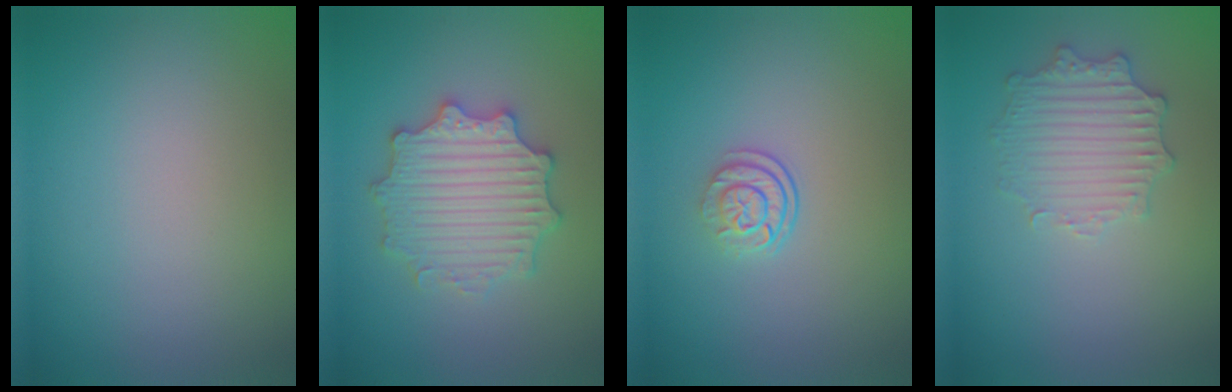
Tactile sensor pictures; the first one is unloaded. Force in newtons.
{"total": 5.5, "press": 5.4, "slide": 1.0}
{"total": 2.6, "press": 1.8, "slide": 1.9}
{"total": 2.9, "press": 2.9, "slide": 0.1}